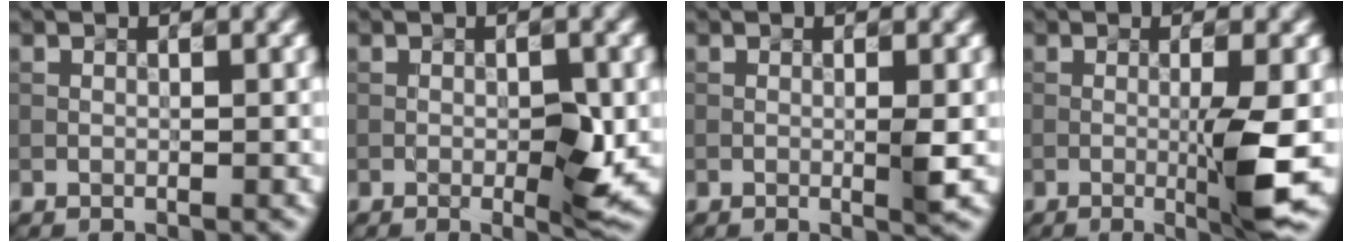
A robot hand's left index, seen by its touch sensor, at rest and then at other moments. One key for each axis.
{"total": 2.6, "fx": -0.4, "fy": 0.3, "fz": 2.6, "tx": -0.043, "ty": -0.004, "tz": 0.000}
{"total": 1.6, "fx": -0.1, "fy": 0.2, "fz": 1.6, "tx": -0.025, "ty": -0.002, "tz": -0.001}
{"total": 4.6, "fx": -0.8, "fy": 0.4, "fz": 4.5, "tx": -0.074, "ty": -0.009, "tz": -0.007}